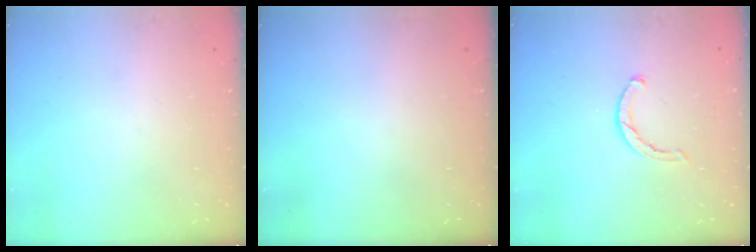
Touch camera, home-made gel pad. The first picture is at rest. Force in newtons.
{"total": 0.0}
{"total": 1.8, "press": 1.8, "slide": 0.3}